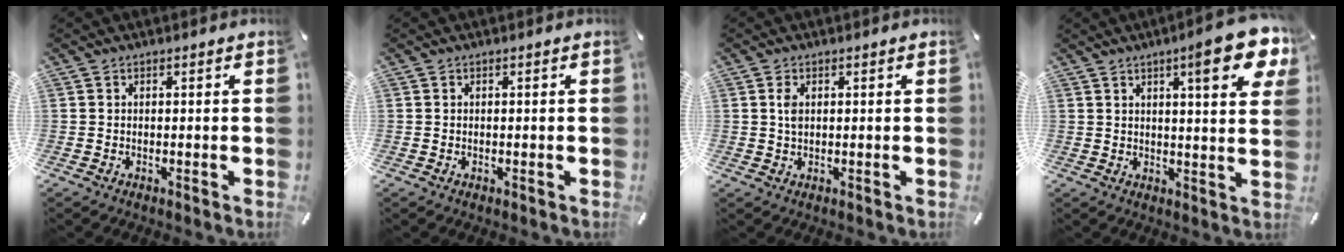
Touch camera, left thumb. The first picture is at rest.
{"total": 0.0}
{"total": 2.3, "force": [0.6, 1.2, 1.8], "torque": [-0.040, 0.006, 0.009]}
{"total": 12.8, "force": [6.8, 2.8, 10.5], "torque": [-0.137, -0.034, 0.101]}